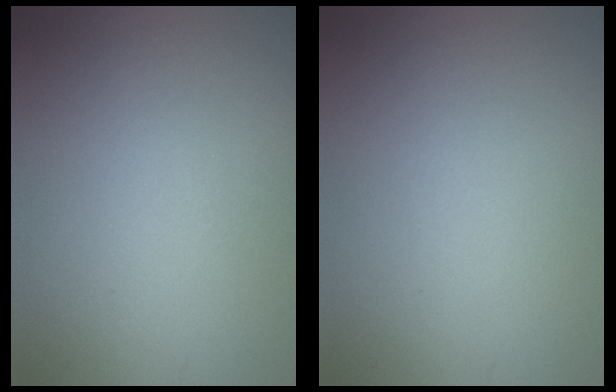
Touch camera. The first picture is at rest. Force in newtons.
{"total": 0.0}